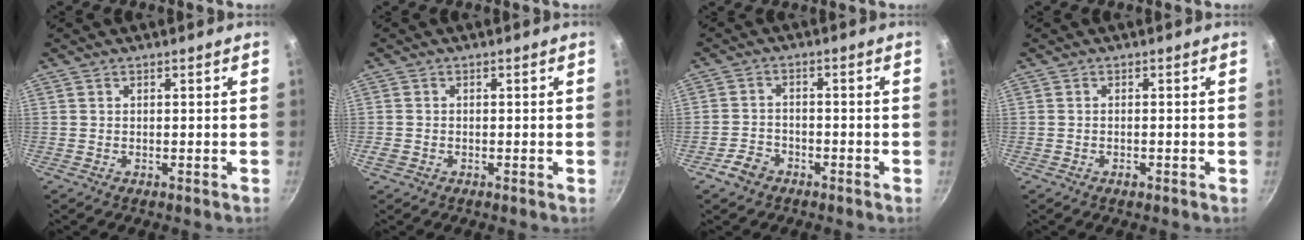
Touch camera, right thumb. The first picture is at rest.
{"total": 1.6, "force": [-0.7, 1.2, 0.8], "torque": [-0.015, 0.001, -0.014]}
{"total": 4.1, "force": [-2.7, 2.7, 1.5], "torque": [-0.023, 0.029, -0.049]}
{"total": 1.0, "force": [-0.6, 0.4, 0.7], "torque": [-0.014, 0.003, -0.012]}